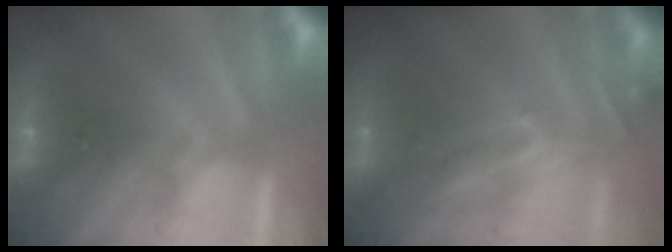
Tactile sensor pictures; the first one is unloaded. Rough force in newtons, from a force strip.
{"total": 2.6}